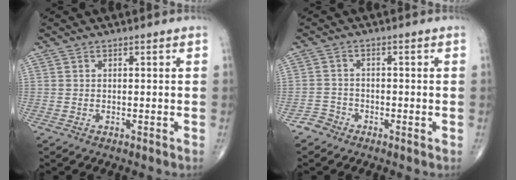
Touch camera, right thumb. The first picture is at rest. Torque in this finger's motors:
{"motor_torque": [1.29, 1.37, 0.12, -0.80, 0.05]}